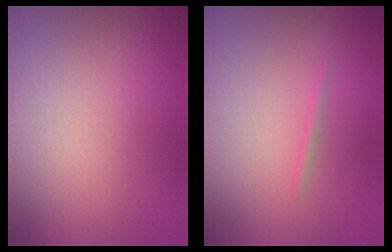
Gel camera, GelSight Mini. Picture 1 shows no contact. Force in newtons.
{"total": 0.5, "press": 0.5, "slide": 0.1}